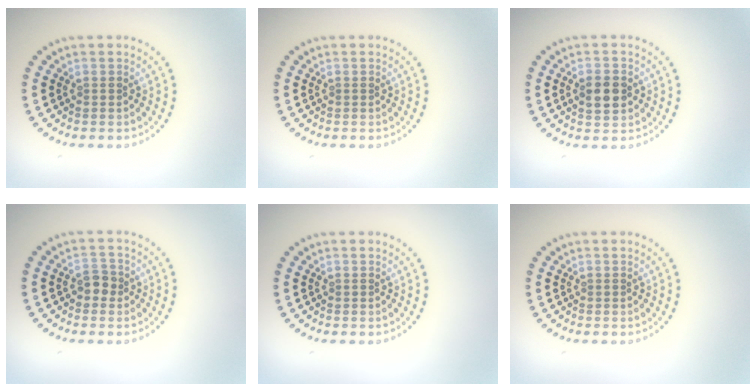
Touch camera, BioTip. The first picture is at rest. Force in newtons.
{"total": 0.0}
{"total": 3.0, "press": 3.0, "slide": 0.1}
{"total": 1.5, "press": 1.4, "slide": 0.5}
{"total": 0.0}
{"total": 0.0}